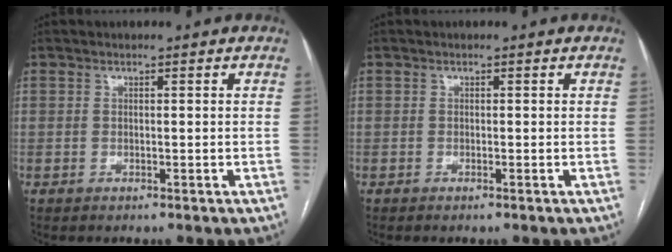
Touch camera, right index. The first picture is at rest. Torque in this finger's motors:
{"motor_torque": [0.04, -0.11, 0.04, 0.01]}